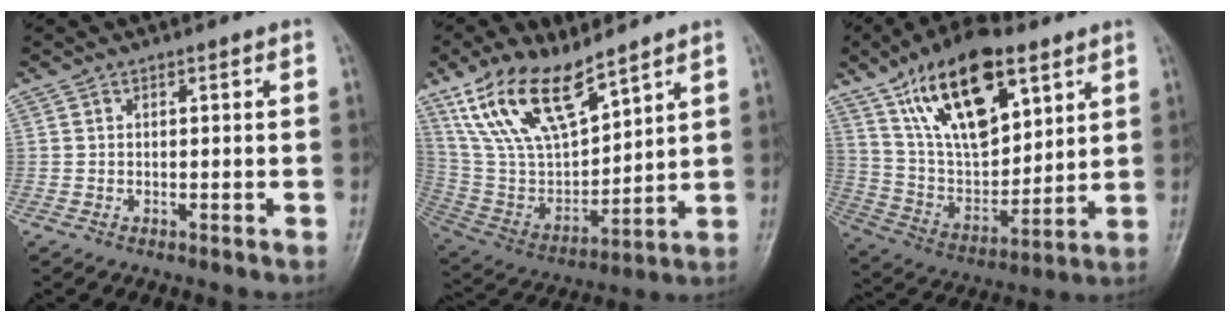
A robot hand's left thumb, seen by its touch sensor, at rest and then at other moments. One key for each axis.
{"total": 18.2, "fx": 12.2, "fy": 7.4, "fz": 11.3, "tx": -0.185, "ty": -0.051, "tz": 0.249}
{"total": 22.2, "fx": 11.7, "fy": 10.8, "fz": 15.5, "tx": -0.231, "ty": -0.045, "tz": 0.217}